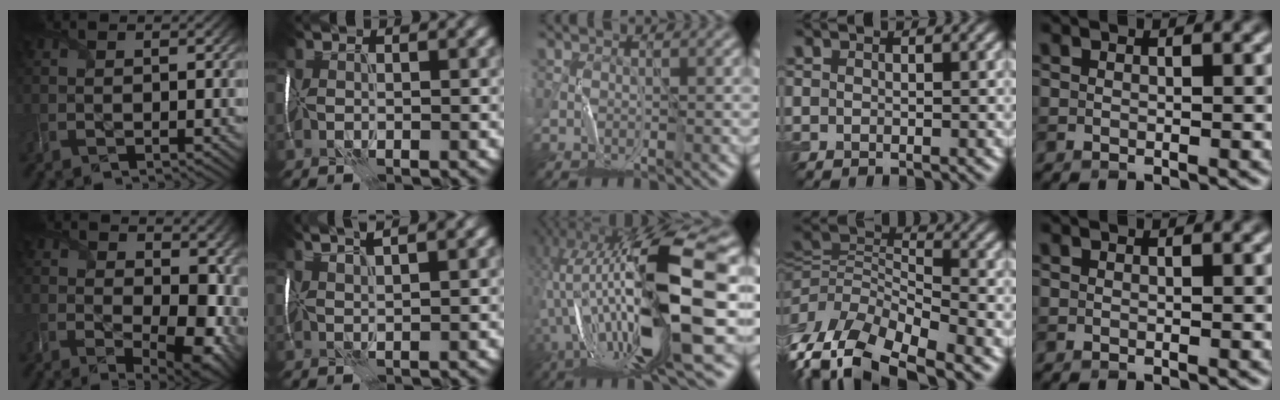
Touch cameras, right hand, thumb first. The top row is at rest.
{"thumb": {"total": 11.9, "force": [0.7, 6.8, 9.7], "torque": [-0.138, -0.027, 0.033]}, "index": {"total": 3.7, "force": [2.7, 0.5, 2.4], "torque": [-0.031, 0.022, 0.037]}, "middle": {"total": 18.1, "force": [-1.5, 5.4, 17.2], "torque": [-0.323, -0.009, -0.015]}, "ring": {"total": 11.5, "force": [-6.5, 5.1, 8.0], "torque": [-0.176, 0.004, -0.117]}}